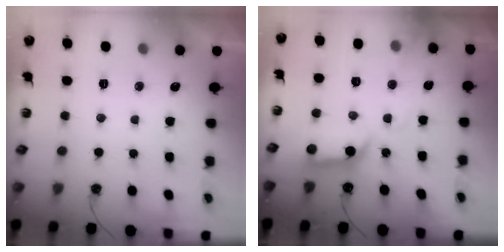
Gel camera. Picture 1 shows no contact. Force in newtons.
{"total": 13.3, "press": 13.2, "slide": 1.5}